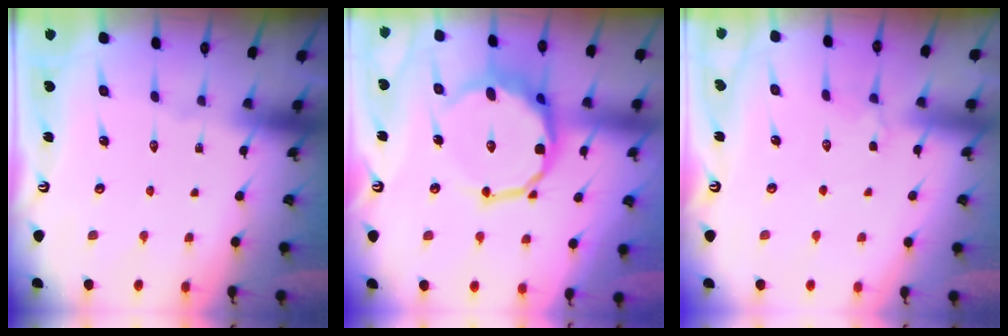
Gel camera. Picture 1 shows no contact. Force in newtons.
{"total": 11.5, "press": 10.9, "slide": 3.9}
{"total": 4.2, "press": 4.2, "slide": 0.6}